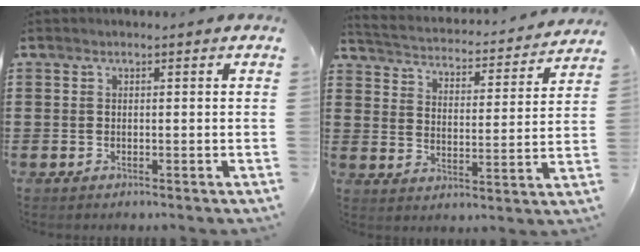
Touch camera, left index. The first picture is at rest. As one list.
[{"total": 2.7, "force": [2.7, 0.0, -0.1], "torque": [-0.019, -0.029, 0.035]}]